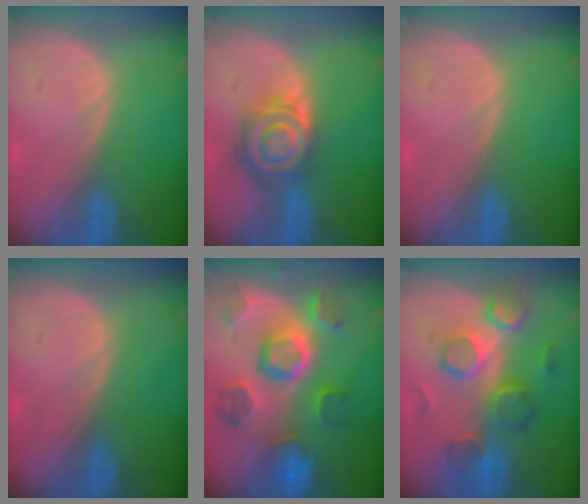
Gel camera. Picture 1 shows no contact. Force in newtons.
{"total": 8.0, "press": 7.1, "slide": 3.7}
{"total": 0.0}
{"total": 0.0}
{"total": 11.1, "press": 9.9, "slide": 5.0}
{"total": 8.4, "press": 8.3, "slide": 1.4}